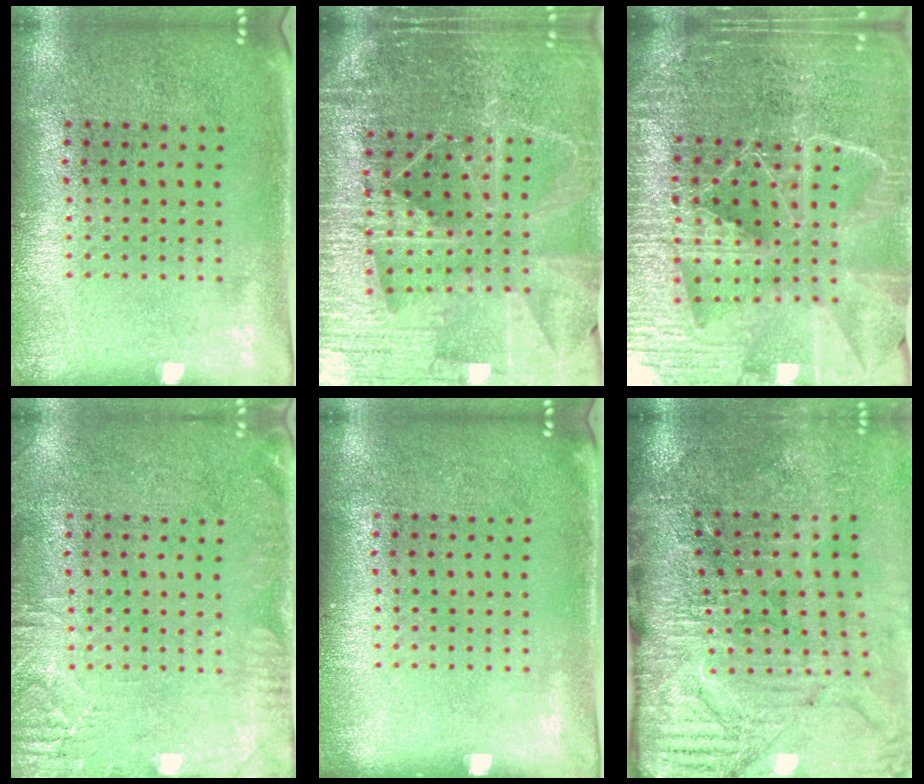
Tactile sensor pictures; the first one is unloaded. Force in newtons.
{"total": 5.4, "press": 4.8, "slide": 2.4}
{"total": 6.4, "press": 5.5, "slide": 3.2}
{"total": 2.8, "press": 2.7, "slide": 0.4}
{"total": 0.0}
{"total": 4.7, "press": 4.0, "slide": 2.5}